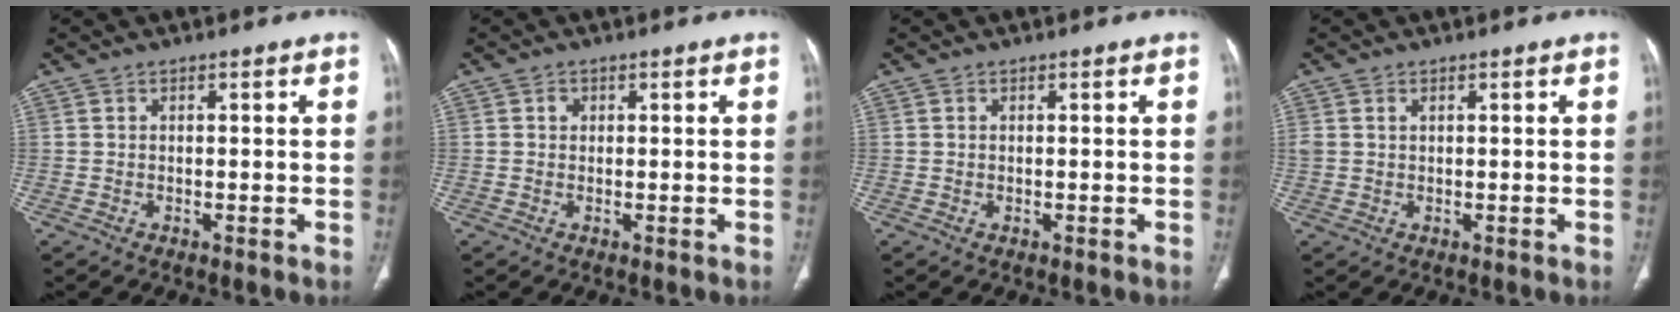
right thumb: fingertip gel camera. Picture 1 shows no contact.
{"total": 1.0, "force": [0.3, 0.9, 0.4], "torque": [-0.002, 0.002, 0.005]}
{"total": 0.0}
{"total": 1.8, "force": [0.7, 1.2, 1.1], "torque": [-0.031, 0.009, 0.024]}